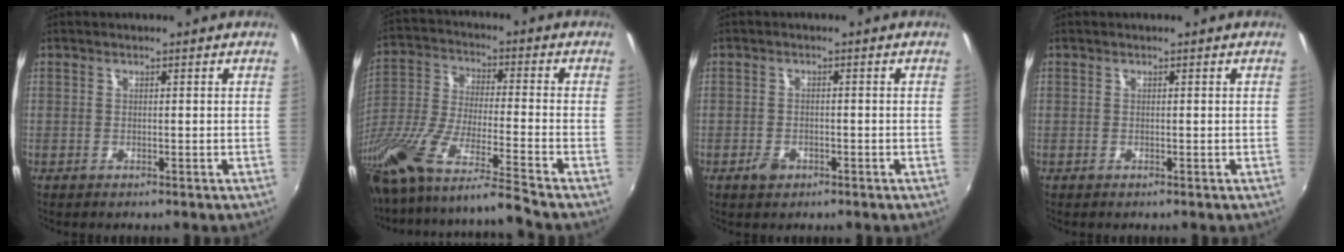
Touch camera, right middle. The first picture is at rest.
{"total": 19.5, "force": [-15.4, -0.6, 12.0], "torque": [-0.215, -0.062, -0.285]}
{"total": 2.4, "force": [-1.5, 1.6, 1.0], "torque": [-0.020, -0.002, -0.025]}
{"total": 0.0}